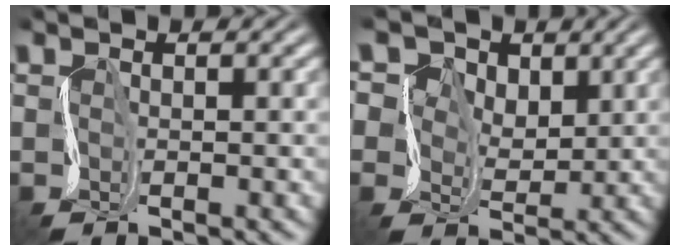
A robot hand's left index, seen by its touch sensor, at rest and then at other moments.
{"total": 9.2, "force": [4.8, 6.4, 4.4], "torque": [-0.077, 0.040, 0.046]}